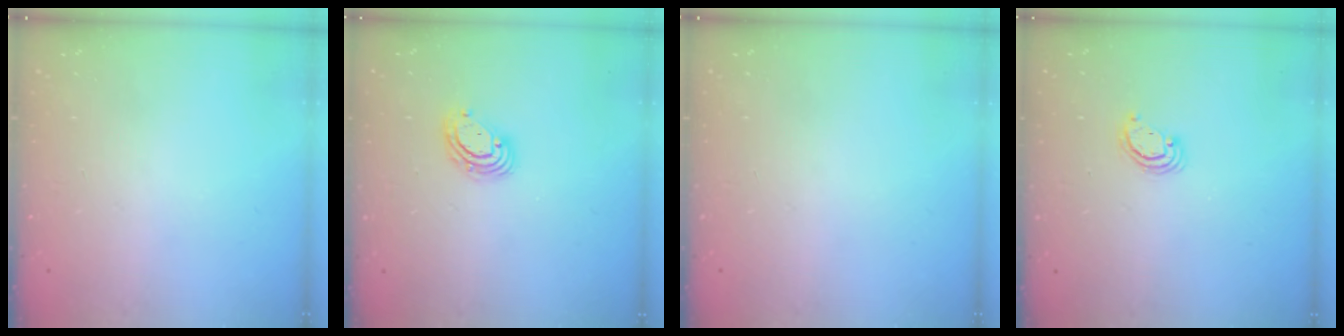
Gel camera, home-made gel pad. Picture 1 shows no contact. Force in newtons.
{"total": 5.7, "press": 5.6, "slide": 0.8}
{"total": 0.0}
{"total": 3.0, "press": 2.9, "slide": 0.3}